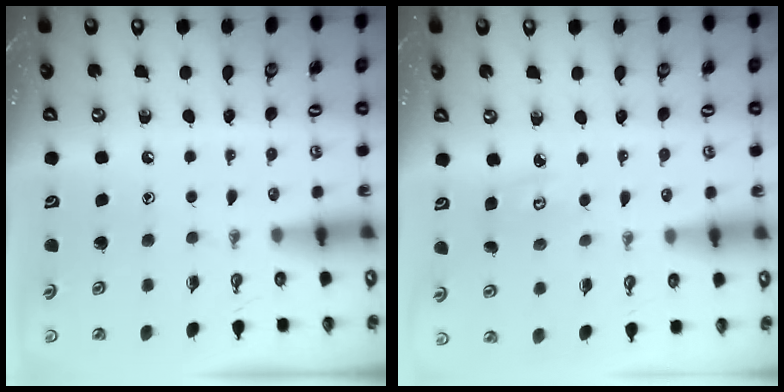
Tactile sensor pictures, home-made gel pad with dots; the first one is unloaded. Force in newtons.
{"total": 4.3, "press": 4.3, "slide": 0.4}